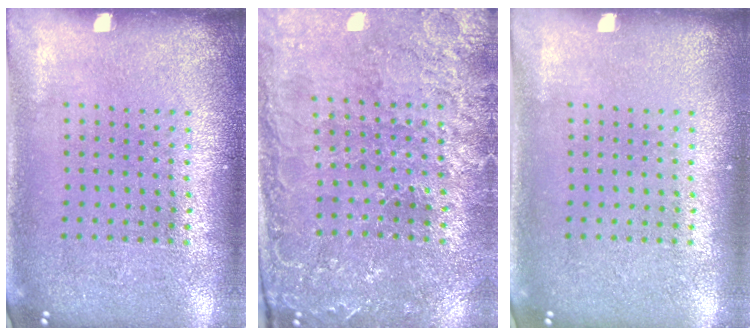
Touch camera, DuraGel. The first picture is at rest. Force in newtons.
{"total": 1.5, "press": 1.4, "slide": 0.5}
{"total": 0.0}